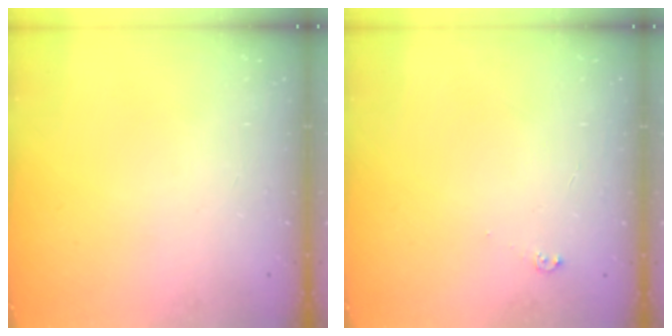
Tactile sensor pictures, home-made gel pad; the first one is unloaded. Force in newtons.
{"total": 3.0, "press": 3.0, "slide": 0.4}